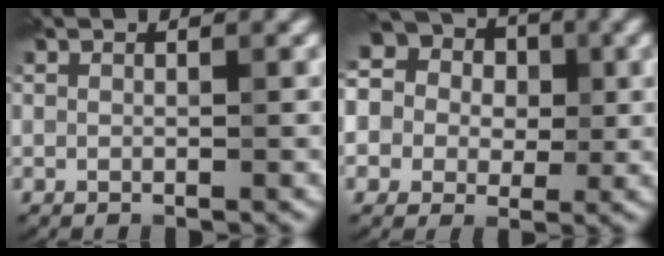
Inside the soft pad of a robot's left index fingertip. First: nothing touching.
{"total": 14.0, "force": [3.3, 12.4, 5.5], "torque": [-0.147, 0.050, 0.024]}